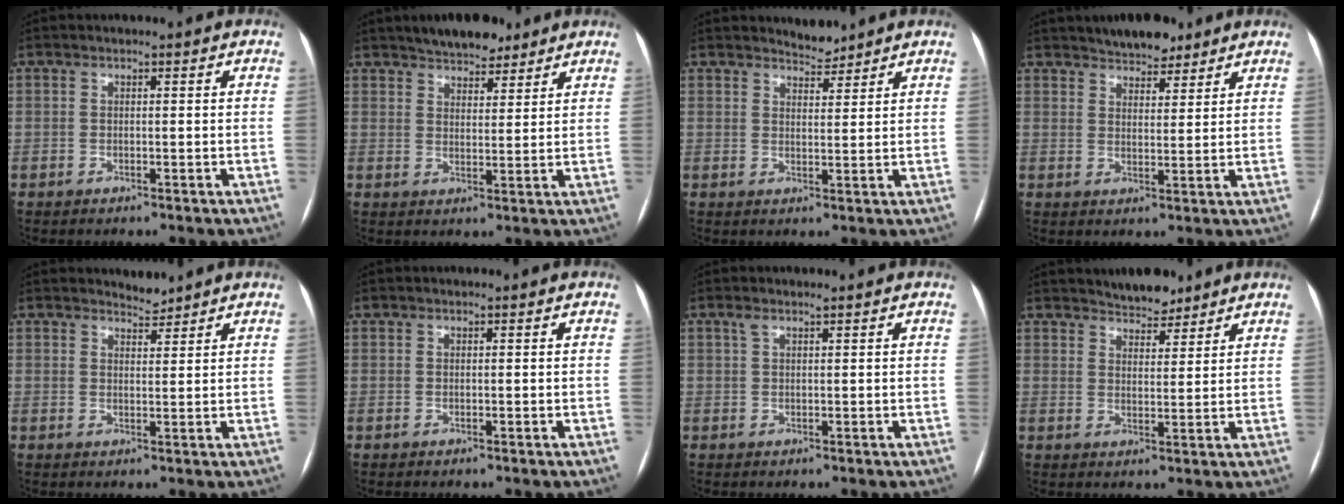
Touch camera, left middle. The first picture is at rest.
{"total": 7.4, "force": [6.0, 2.8, 3.2], "torque": [-0.043, 0.012, 0.098]}
{"total": 2.7, "force": [2.6, 0.5, 0.0], "torque": [0.001, -0.005, 0.044]}
{"total": 6.3, "force": [5.3, 2.5, 2.5], "torque": [-0.034, 0.009, 0.086]}
{"total": 2.0, "force": [2.0, 0.2, -0.2], "torque": [0.000, -0.006, 0.033]}
{"total": 0.0}
{"total": 1.0, "force": [0.8, 0.1, 0.7], "torque": [-0.021, 0.011, 0.019]}
{"total": 5.1, "force": [4.6, 1.7, 1.5], "torque": [-0.025, 0.003, 0.075]}